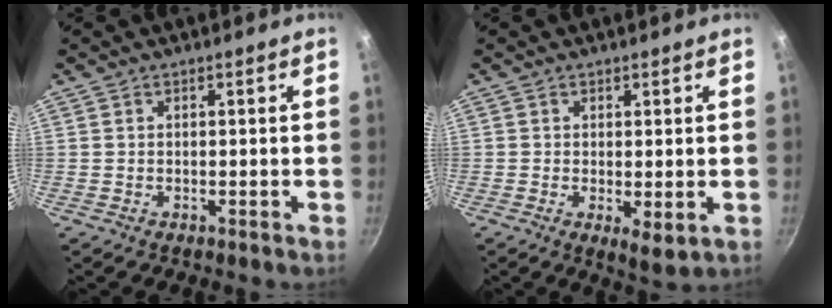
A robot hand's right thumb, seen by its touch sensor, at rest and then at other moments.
{"total": 4.0, "force": [-0.2, 1.6, 3.6], "torque": [-0.057, -0.018, -0.001]}